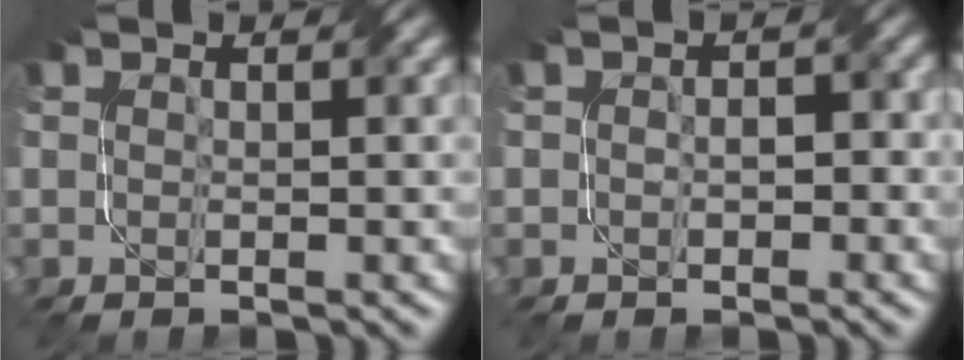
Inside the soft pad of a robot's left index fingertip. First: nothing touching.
{"total": 1.8, "force": [-0.2, 1.2, 1.3], "torque": [-0.017, 0.005, -0.004]}